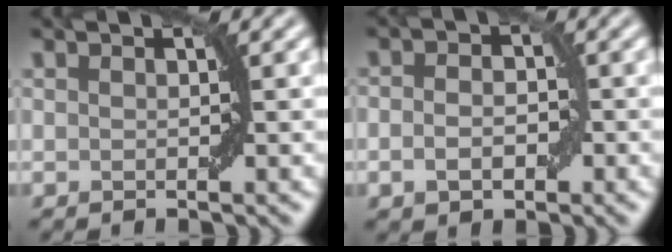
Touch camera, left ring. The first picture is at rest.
{"total": 2.9, "force": [-0.7, 1.9, 2.0], "torque": [-0.030, 0.001, -0.015]}